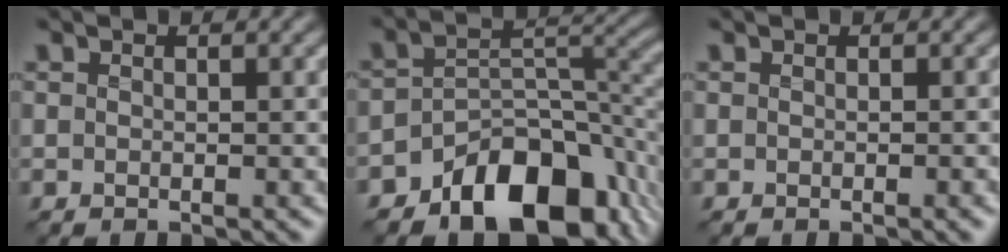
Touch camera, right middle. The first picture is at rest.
{"total": 10.5, "force": [-6.1, 5.7, 6.4], "torque": [-0.082, 0.003, -0.109]}
{"total": 1.3, "force": [-0.4, 0.3, 1.2], "torque": [-0.011, -0.001, -0.007]}